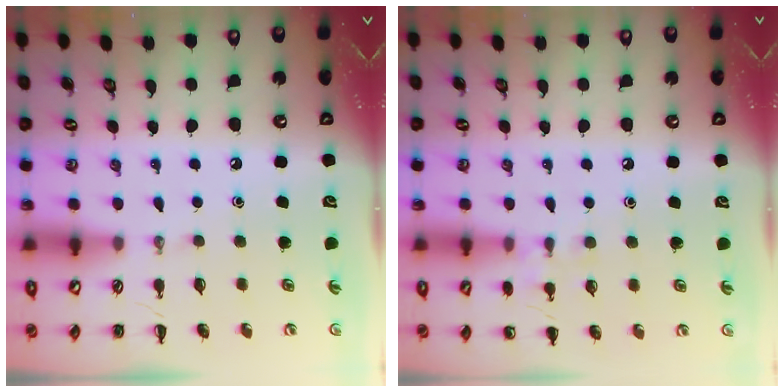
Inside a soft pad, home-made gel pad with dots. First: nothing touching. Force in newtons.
{"total": 6.3, "press": 6.0, "slide": 2.1}